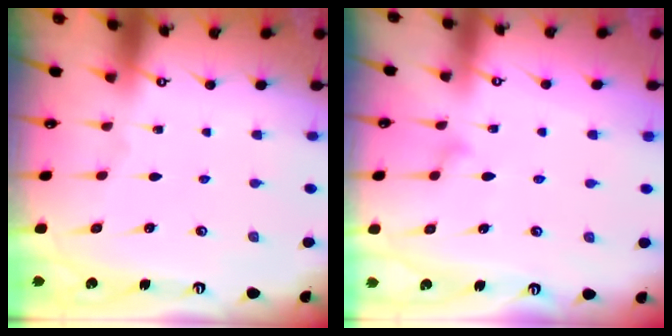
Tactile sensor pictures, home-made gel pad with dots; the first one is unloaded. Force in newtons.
{"total": 8.0, "press": 7.9, "slide": 0.5}